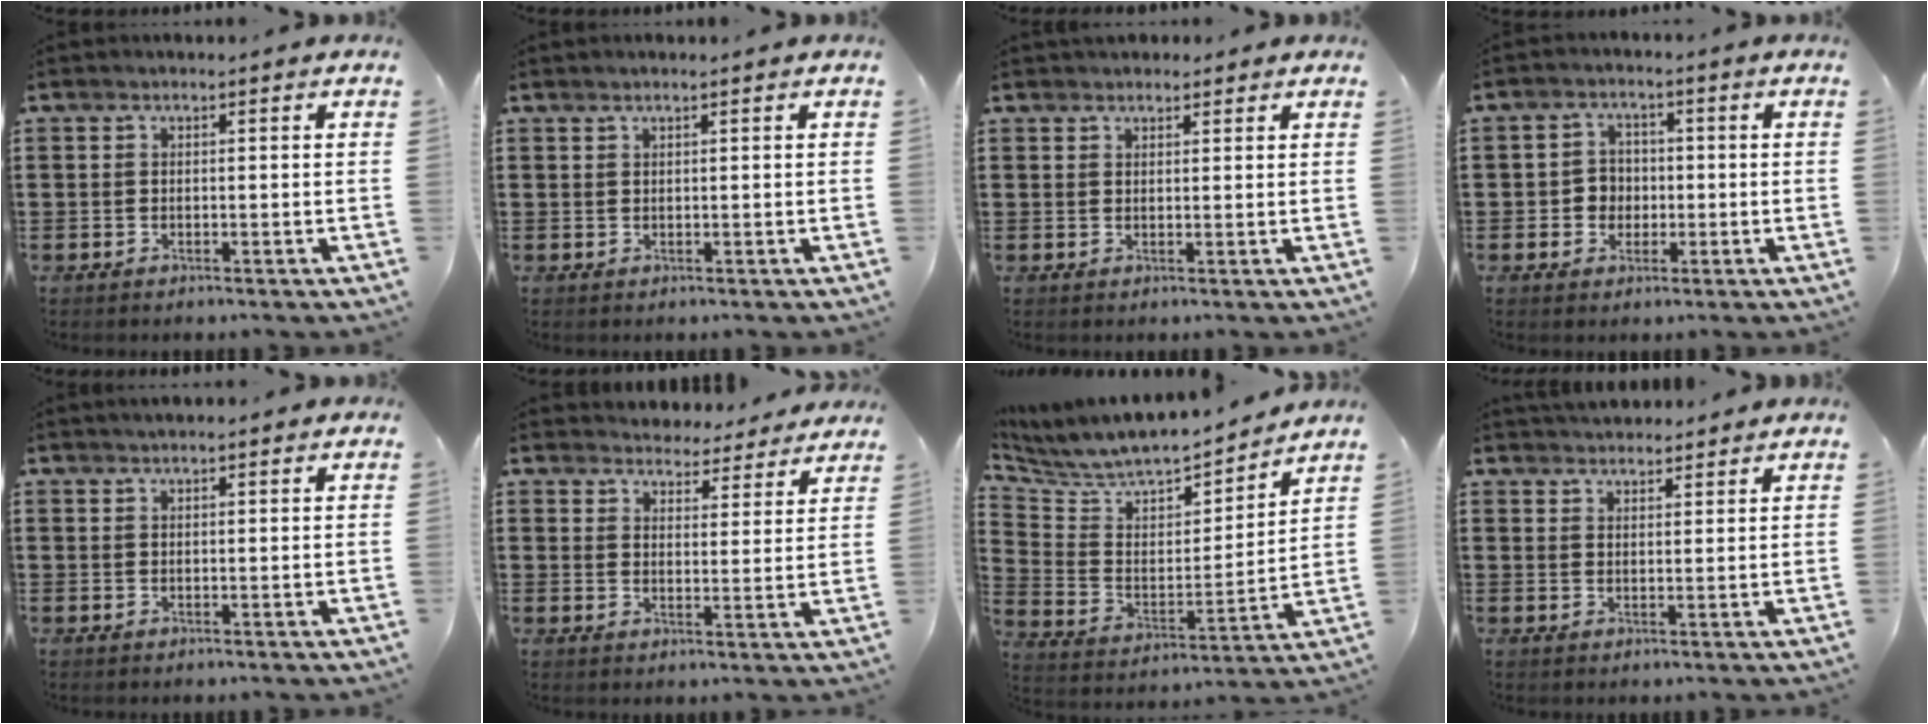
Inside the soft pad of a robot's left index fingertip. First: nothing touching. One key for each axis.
{"total": 0.6, "fx": 0.4, "fy": -0.1, "fz": 0.4, "tx": -0.006, "ty": -0.002, "tz": 0.008}
{"total": 1.8, "fx": 1.6, "fy": 0.7, "fz": 0.2, "tx": -0.007, "ty": 0.005, "tz": 0.032}
{"total": 3.4, "fx": -0.7, "fy": 3.1, "fz": 1.2, "tx": -0.034, "ty": 0.007, "tz": -0.018}
{"total": 1.4, "fx": 1.2, "fy": 0.2, "fz": 0.7, "tx": -0.013, "ty": 0.003, "tz": 0.023}
{"total": 4.4, "fx": 4.4, "fy": 0.5, "fz": -0.1, "tx": -0.010, "ty": -0.027, "tz": 0.076}
{"total": 6.9, "fx": 6.6, "fy": 1.8, "fz": 1.2, "tx": -0.063, "ty": -0.057, "tz": 0.110}
{"total": 3.0, "fx": 3.0, "fy": 0.5, "fz": 0.1, "tx": -0.009, "ty": -0.006, "tz": 0.057}